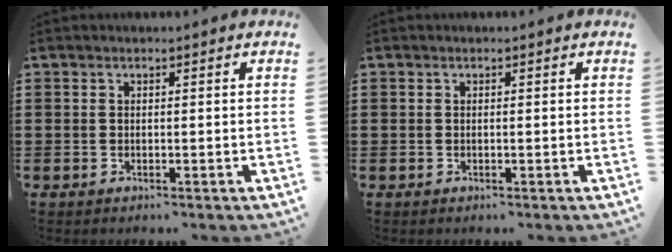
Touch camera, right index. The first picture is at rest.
{"total": 0.0}